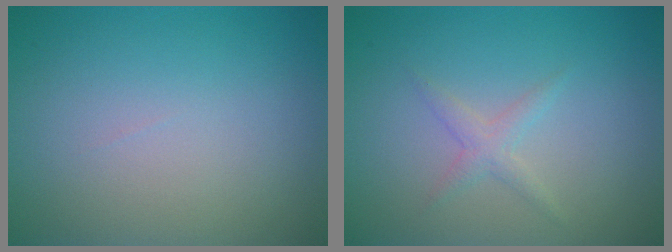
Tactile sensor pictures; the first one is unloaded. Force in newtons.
{"total": 1.3, "press": 1.3, "slide": 0.1}